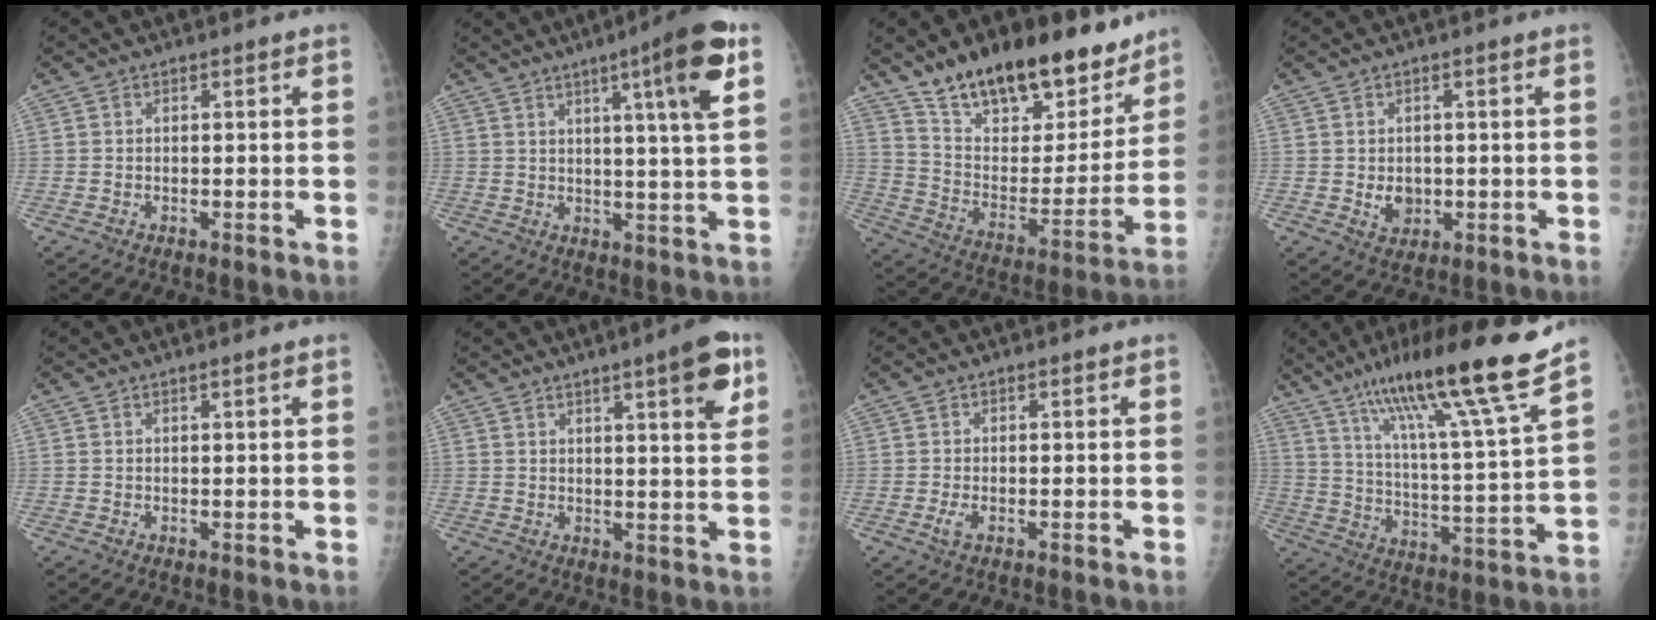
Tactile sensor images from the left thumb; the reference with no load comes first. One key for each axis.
{"total": 11.7, "fx": 5.1, "fy": 0.2, "fz": 10.5, "tx": -0.154, "ty": -0.015, "tz": 0.068}
{"total": 24.1, "fx": 18.1, "fy": 10.4, "fz": 12.2, "tx": -0.147, "ty": -0.083, "tz": 0.297}
{"total": 3.7, "fx": -0.3, "fy": 3.0, "fz": 2.2, "tx": -0.020, "ty": -0.002, "tz": 0.006}
{"total": 0.9, "fx": 0.6, "fy": -0.1, "fz": 0.7, "tx": -0.014, "ty": -0.002, "tz": 0.011}
{"total": 8.7, "fx": 4.6, "fy": 1.5, "fz": 7.2, "tx": -0.087, "ty": -0.020, "tz": 0.060}
{"total": 1.4, "fx": -0.4, "fy": 0.6, "fz": 1.3, "tx": -0.034, "ty": -0.004, "tz": -0.009}
{"total": 21.4, "fx": 15.4, "fy": 0.6, "fz": 14.9, "tx": -0.225, "ty": -0.064, "tz": 0.253}